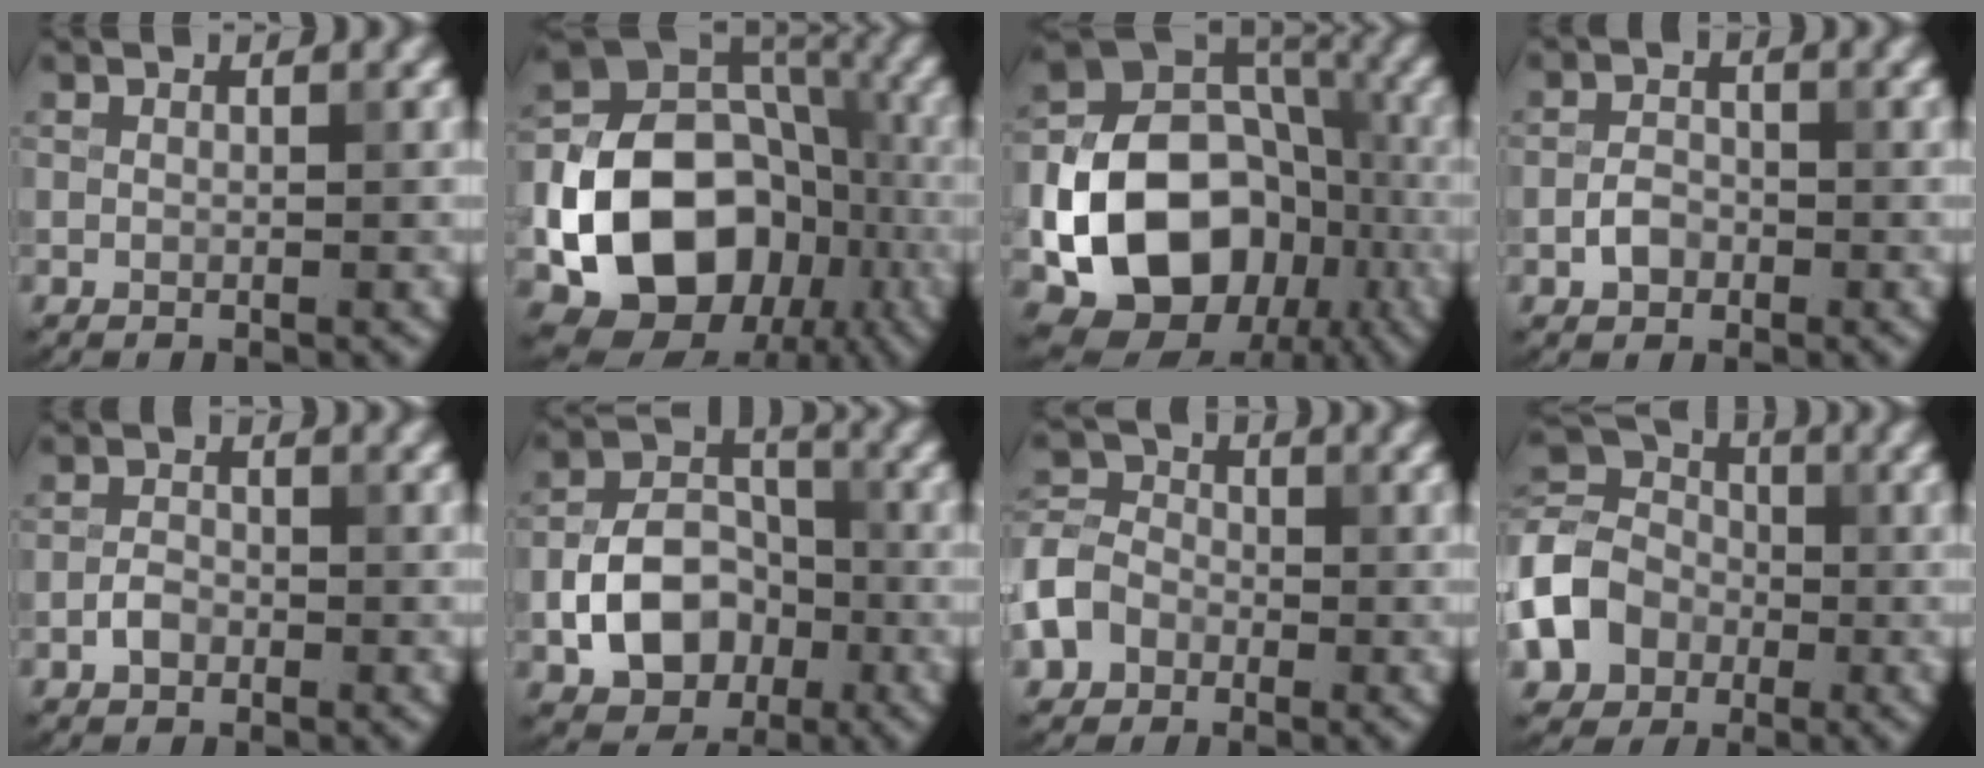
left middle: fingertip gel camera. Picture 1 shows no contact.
{"total": 16.4, "force": [-4.9, 13.1, 8.6], "torque": [-0.141, -0.024, -0.105]}
{"total": 14.8, "force": [-4.3, 11.6, 8.1], "torque": [-0.142, -0.017, -0.083]}
{"total": 1.9, "force": [-0.9, 1.4, 1.0], "torque": [-0.018, 0.004, -0.020]}
{"total": 1.6, "force": [-0.8, 1.1, 0.9], "torque": [-0.015, 0.004, -0.018]}
{"total": 7.2, "force": [-2.3, 5.3, 4.4], "torque": [-0.074, -0.003, -0.040]}
{"total": 6.0, "force": [-2.7, 4.6, 2.6], "torque": [-0.051, -0.010, -0.060]}
{"total": 8.2, "force": [-2.5, 6.6, 4.1], "torque": [-0.100, 0.000, -0.059]}